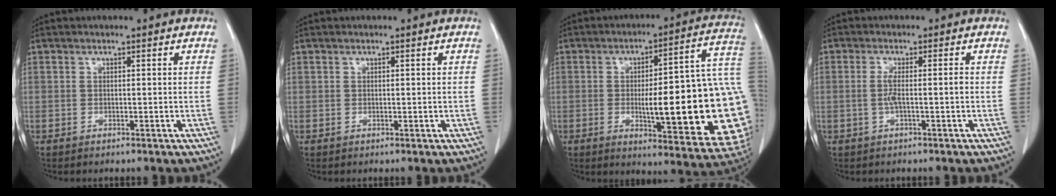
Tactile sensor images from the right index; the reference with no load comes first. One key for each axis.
{"total": 0.0}
{"total": 25.4, "fx": -3.0, "fy": 4.2, "fz": 24.9, "tx": -0.239, "ty": 0.009, "tz": -0.037}
{"total": 2.6, "fx": -0.5, "fy": -0.2, "fz": 2.6, "tx": -0.048, "ty": 0.001, "tz": -0.009}